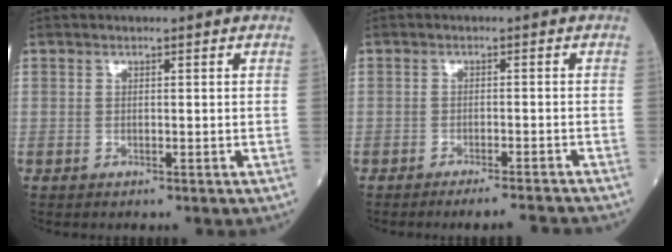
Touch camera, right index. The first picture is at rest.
{"total": 5.5, "force": [-5.2, -0.6, 1.7], "torque": [-0.013, -0.009, -0.076]}